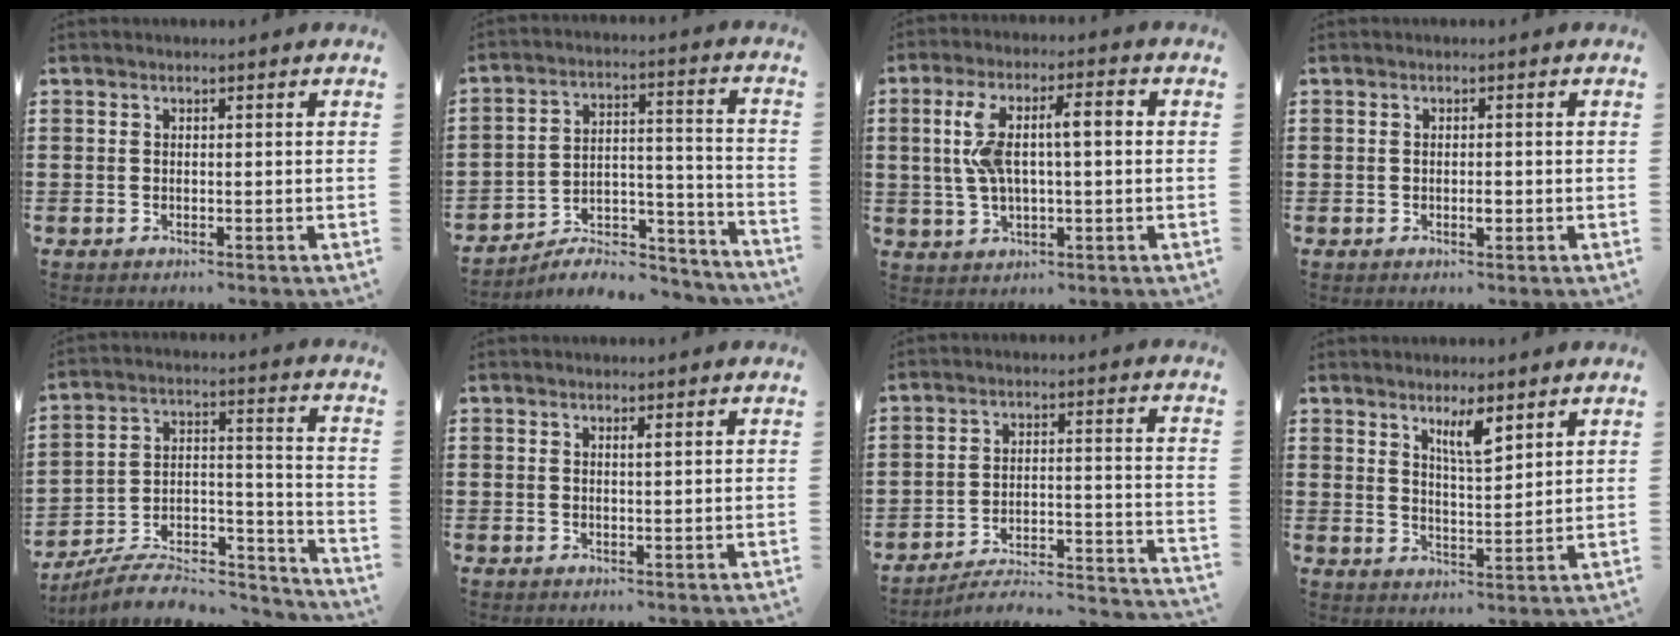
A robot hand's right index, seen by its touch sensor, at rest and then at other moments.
{"total": 7.1, "force": [-6.1, 2.6, 2.5], "torque": [-0.039, 0.013, -0.114]}
{"total": 8.9, "force": [1.1, 2.7, 8.4], "torque": [-0.177, 0.004, 0.010]}
{"total": 1.5, "force": [-0.3, 0.5, 1.4], "torque": [-0.024, -0.002, -0.005]}
{"total": 7.9, "force": [-6.9, 2.4, 3.1], "torque": [-0.043, 0.016, -0.130]}
{"total": 0.8, "force": [0.4, 0.0, 0.7], "torque": [-0.013, -0.001, 0.007]}
{"total": 3.2, "force": [-2.8, 0.3, 1.6], "torque": [-0.039, -0.018, -0.065]}
{"total": 5.1, "force": [3.6, 1.1, 3.5], "torque": [-0.060, -0.007, 0.059]}